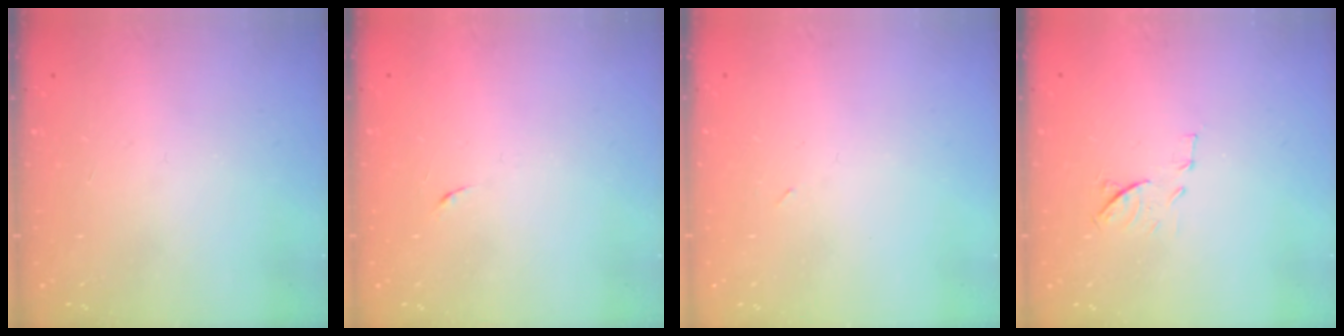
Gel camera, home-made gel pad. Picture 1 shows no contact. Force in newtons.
{"total": 4.0, "press": 3.9, "slide": 0.8}
{"total": 2.4, "press": 2.3, "slide": 0.8}
{"total": 8.6, "press": 8.5, "slide": 1.1}